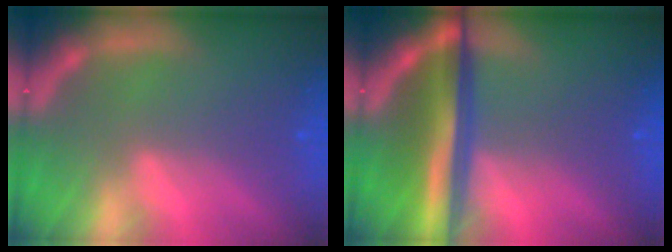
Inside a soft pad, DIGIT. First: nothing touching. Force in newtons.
{"total": 8.1}